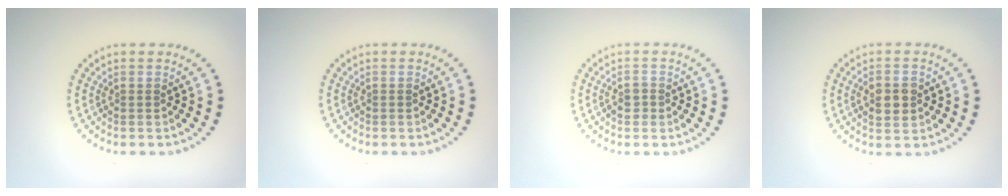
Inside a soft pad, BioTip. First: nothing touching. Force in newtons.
{"total": 0.0}
{"total": 1.5, "press": 1.3, "slide": 0.7}
{"total": 2.9, "press": 2.9, "slide": 0.1}